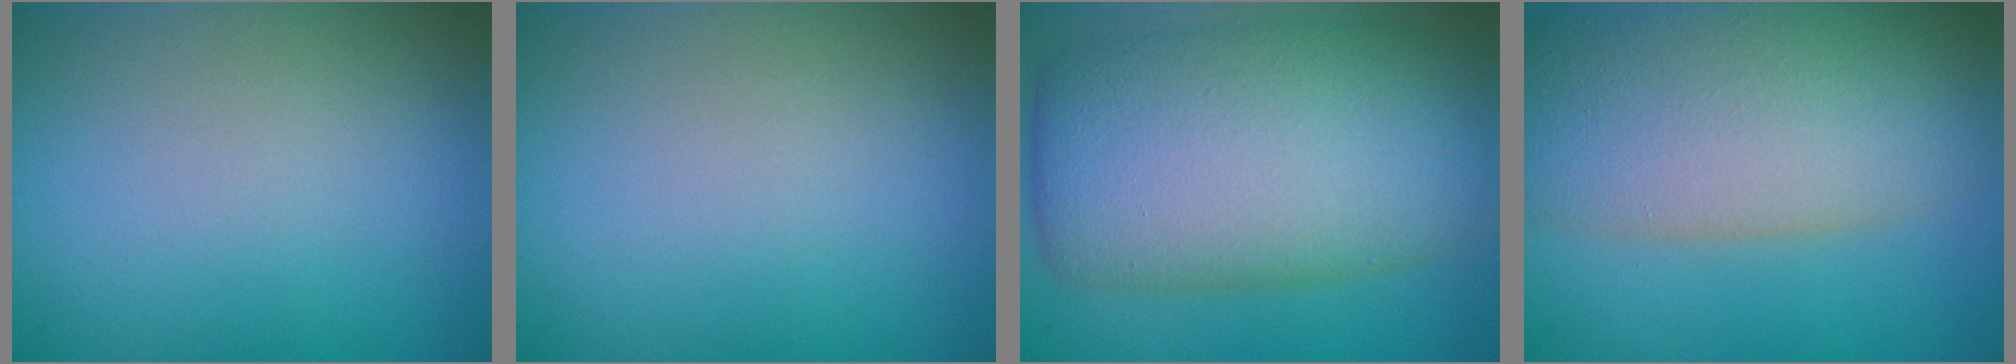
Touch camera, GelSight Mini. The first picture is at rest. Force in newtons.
{"total": 0.0}
{"total": 13.2, "press": 13.2, "slide": 0.4}
{"total": 11.8, "press": 11.7, "slide": 0.7}